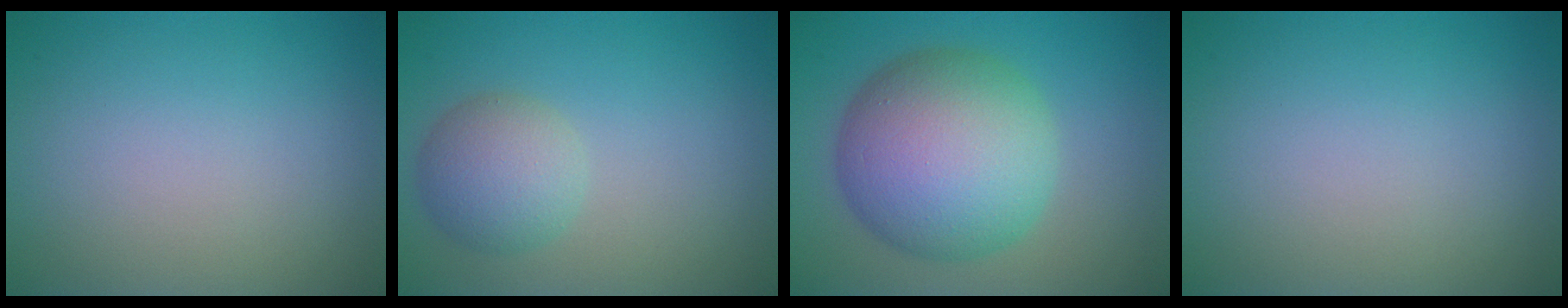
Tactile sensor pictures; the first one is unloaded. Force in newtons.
{"total": 3.7, "press": 3.7, "slide": 0.3}
{"total": 11.4, "press": 11.4, "slide": 0.3}
{"total": 0.0}